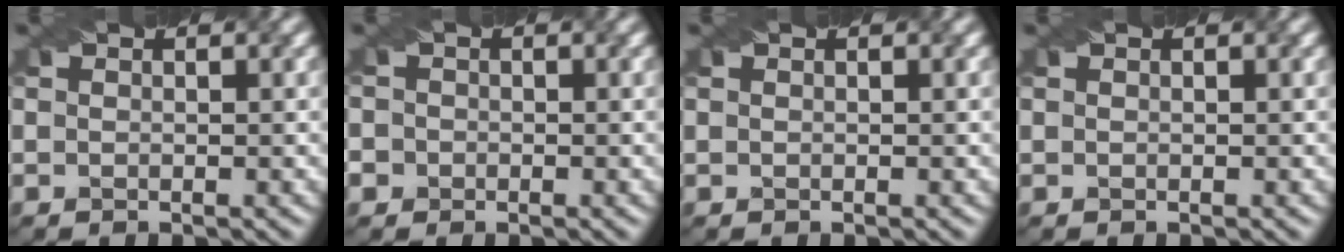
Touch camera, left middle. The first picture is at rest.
{"total": 3.2, "force": [-0.6, 3.0, 1.0], "torque": [-0.014, 0.029, -0.034]}
{"total": 0.0}
{"total": 0.0}